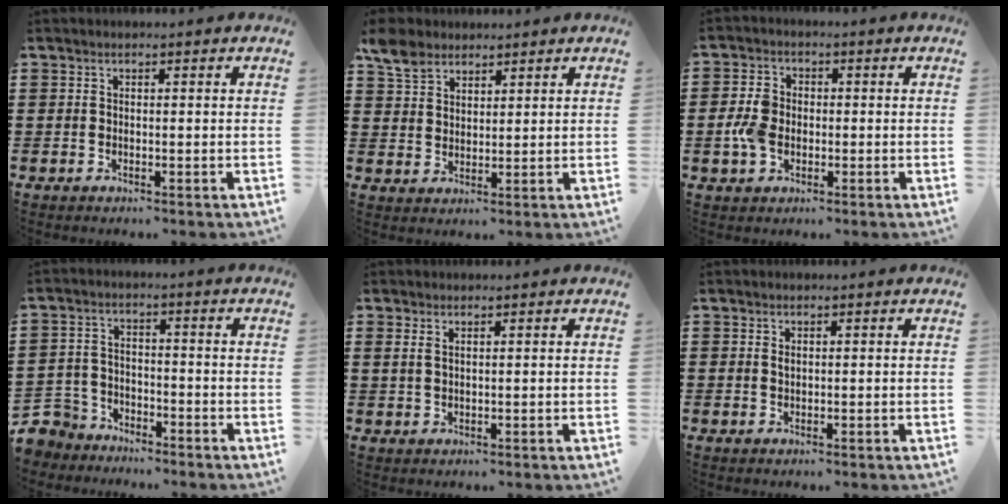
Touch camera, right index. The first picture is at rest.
{"total": 5.5, "force": [4.0, 3.3, 2.0], "torque": [-0.056, 0.007, 0.076]}
{"total": 4.9, "force": [-0.9, 3.7, 3.2], "torque": [-0.091, -0.001, -0.025]}
{"total": 5.5, "force": [-5.0, 2.4, 0.2], "torque": [-0.036, 0.007, -0.111]}
{"total": 1.3, "force": [0.8, 0.6, 0.9], "torque": [-0.021, 0.004, 0.013]}
{"total": 0.7, "force": [0.2, 0.4, 0.6], "torque": [-0.014, 0.000, 0.003]}